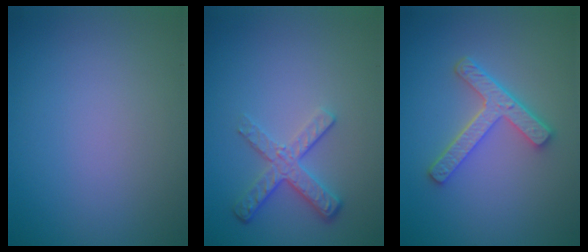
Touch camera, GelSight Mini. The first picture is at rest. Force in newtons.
{"total": 3.4, "press": 2.6, "slide": 2.2}
{"total": 4.3, "press": 3.3, "slide": 2.8}